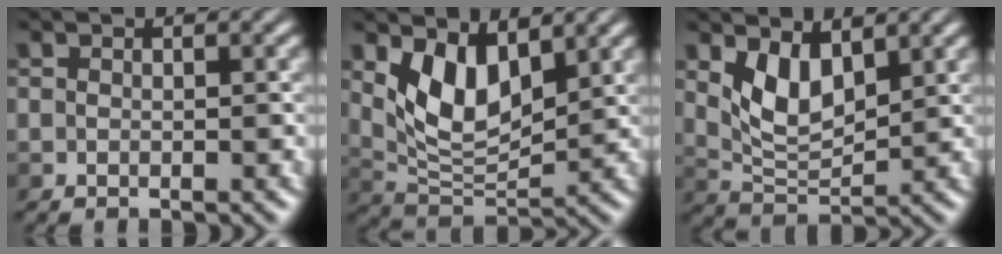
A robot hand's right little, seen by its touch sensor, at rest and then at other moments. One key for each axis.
{"total": 4.9, "fx": 2.0, "fy": 2.5, "fz": 3.8, "tx": -0.077, "ty": -0.015, "tz": 0.036}
{"total": 3.5, "fx": 1.4, "fy": 1.8, "fz": 2.7, "tx": -0.058, "ty": -0.011, "tz": 0.026}